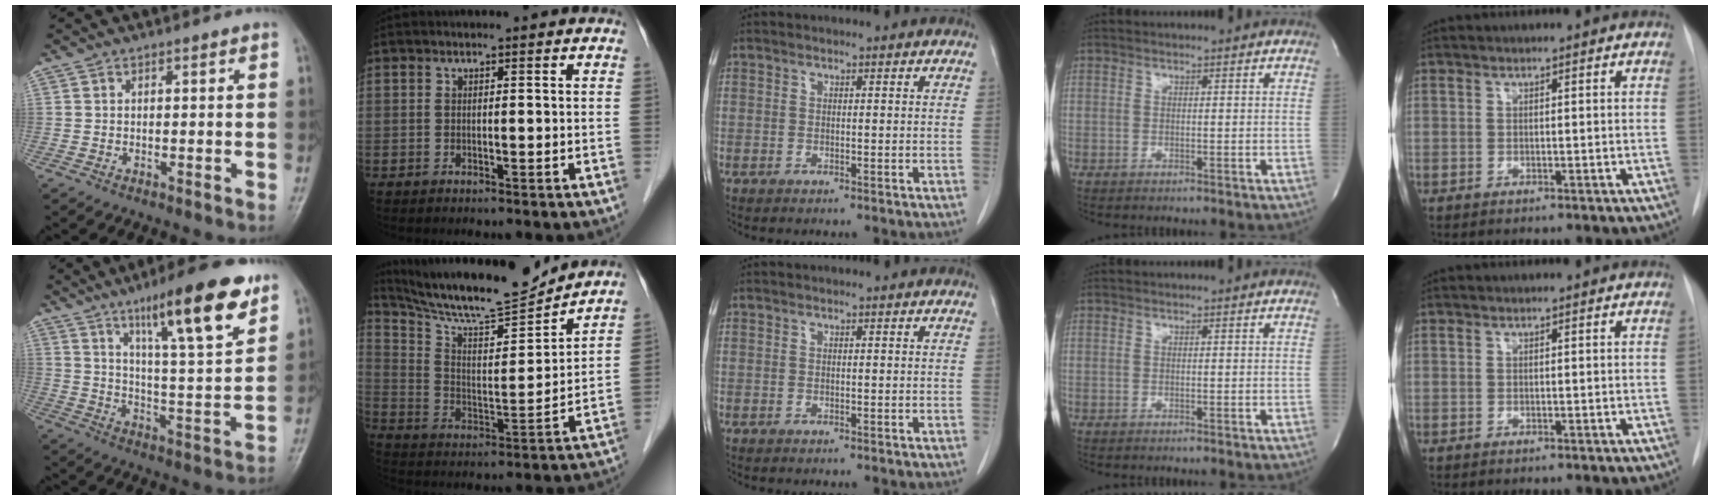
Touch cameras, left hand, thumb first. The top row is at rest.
{"thumb": {"total": 18.1, "force": [10.8, 3.4, 14.1], "torque": [-0.198, -0.052, 0.175]}, "index": {"total": 16.2, "force": [15.3, 0.5, 5.4], "torque": [-0.109, -0.008, 0.258]}}